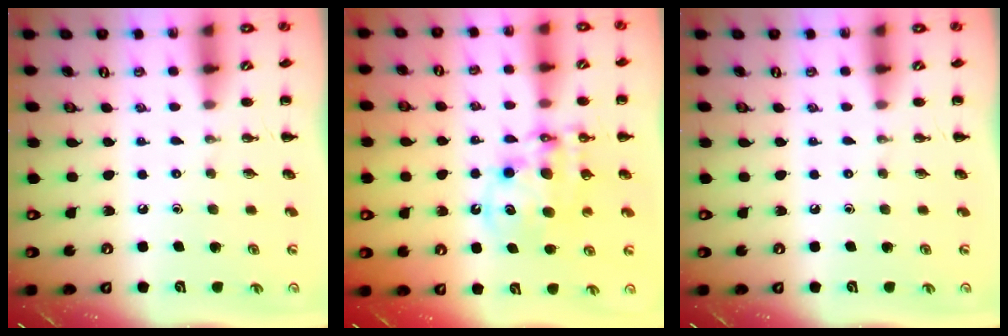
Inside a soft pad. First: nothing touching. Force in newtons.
{"total": 10.9, "press": 10.6, "slide": 2.7}
{"total": 0.0}